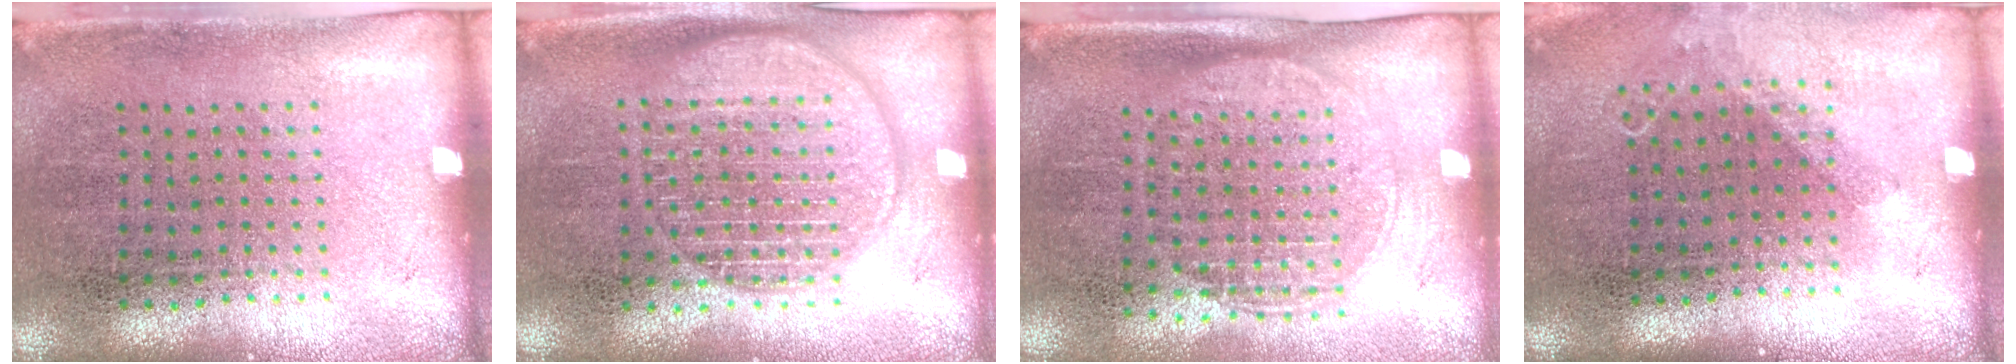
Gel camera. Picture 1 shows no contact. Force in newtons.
{"total": 2.1, "press": 2.1, "slide": 0.3}
{"total": 1.5, "press": 1.3, "slide": 0.8}
{"total": 0.8, "press": 0.8, "slide": 0.3}